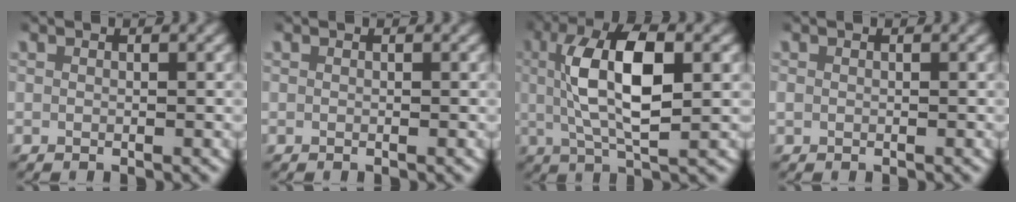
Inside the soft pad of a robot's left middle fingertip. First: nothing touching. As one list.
[{"total": 0.0}, {"total": 8.0, "force": [1.0, 2.9, 7.3], "torque": [-0.130, 0.002, 0.019]}, {"total": 0.7, "force": [-0.1, 0.7, 0.3], "torque": [-0.010, 0.000, -0.001]}]